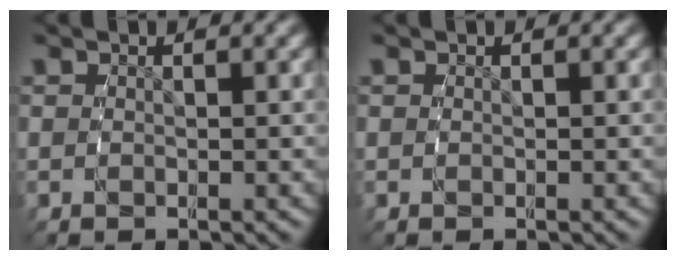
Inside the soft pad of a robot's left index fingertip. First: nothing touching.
{"total": 0.0}